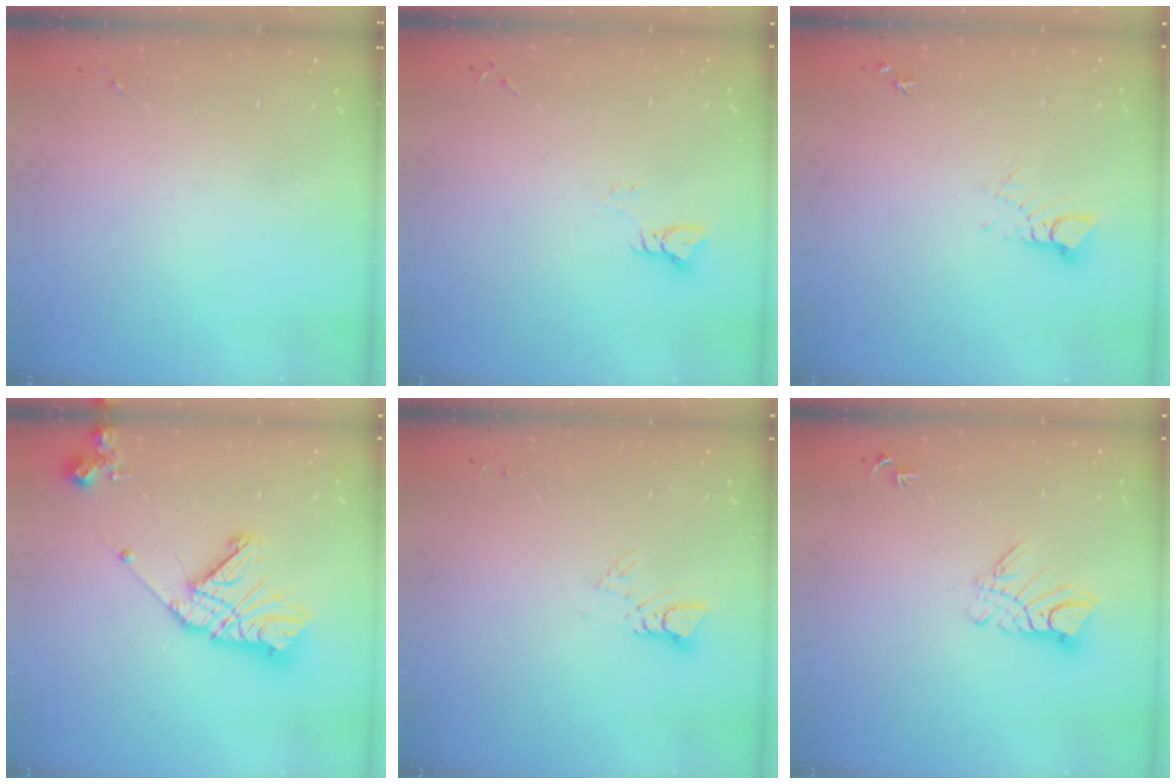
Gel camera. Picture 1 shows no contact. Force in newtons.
{"total": 2.9, "press": 2.9, "slide": 0.2}
{"total": 3.5, "press": 3.5, "slide": 0.2}
{"total": 17.8, "press": 17.7, "slide": 2.1}
{"total": 3.6, "press": 3.6, "slide": 0.1}
{"total": 8.5, "press": 8.5, "slide": 0.9}